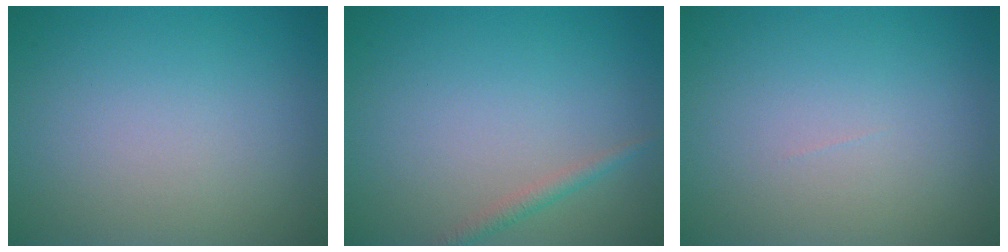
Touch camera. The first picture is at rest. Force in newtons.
{"total": 1.2, "press": 1.2, "slide": 0.0}
{"total": 0.0}